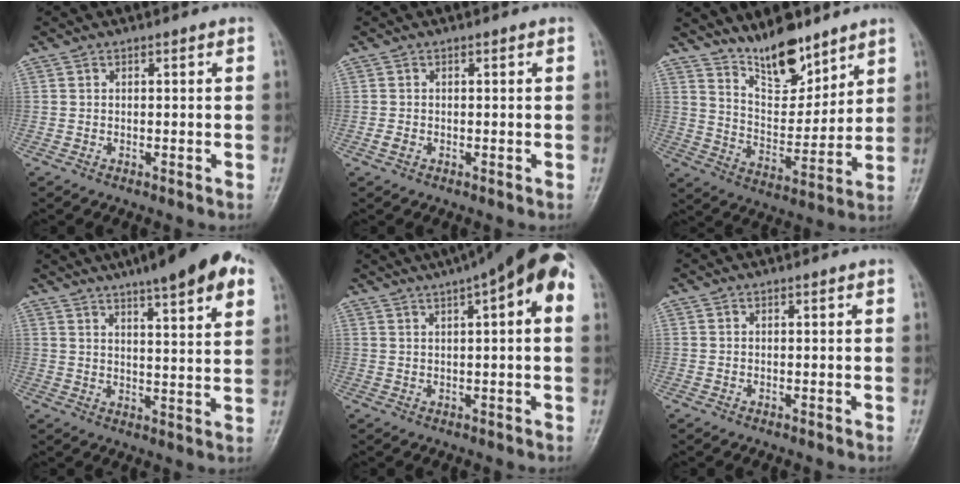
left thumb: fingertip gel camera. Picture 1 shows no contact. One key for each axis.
{"total": 1.1, "fx": -0.3, "fy": 0.8, "fz": 0.8, "tx": -0.014, "ty": 0.003, "tz": -0.005}
{"total": 12.1, "fx": 9.6, "fy": 4.6, "fz": 5.9, "tx": -0.065, "ty": -0.077, "tz": 0.176}
{"total": 15.6, "fx": 9.9, "fy": 3.1, "fz": 11.6, "tx": -0.144, "ty": -0.023, "tz": 0.129}
{"total": 13.7, "fx": 5.9, "fy": 3.0, "fz": 12.0, "tx": -0.170, "ty": 0.031, "tz": 0.076}
{"total": 0.0}